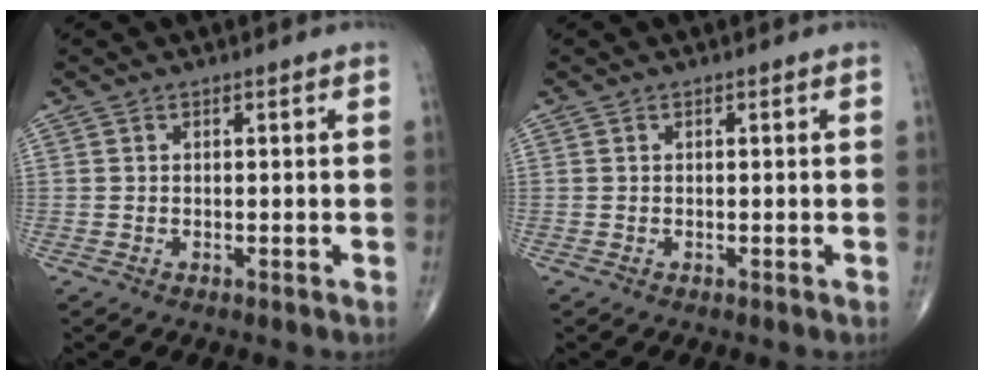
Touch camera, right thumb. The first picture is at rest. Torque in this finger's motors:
{"motor_torque": [0.01, 0.11, -0.08, -0.04, 0.06]}